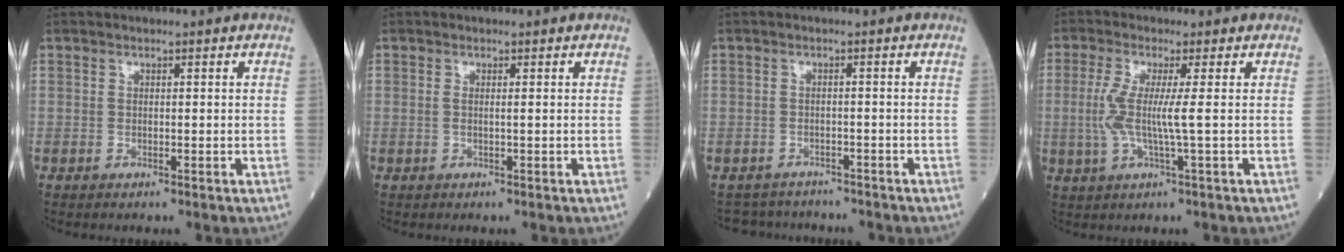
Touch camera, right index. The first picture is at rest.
{"total": 0.6, "force": [0.1, -0.1, 0.6], "torque": [-0.016, -0.001, 0.000]}
{"total": 4.9, "force": [-4.6, 1.8, -0.5], "torque": [0.013, 0.012, -0.066]}
{"total": 5.7, "force": [0.1, -0.2, 5.7], "torque": [-0.135, -0.002, -0.002]}